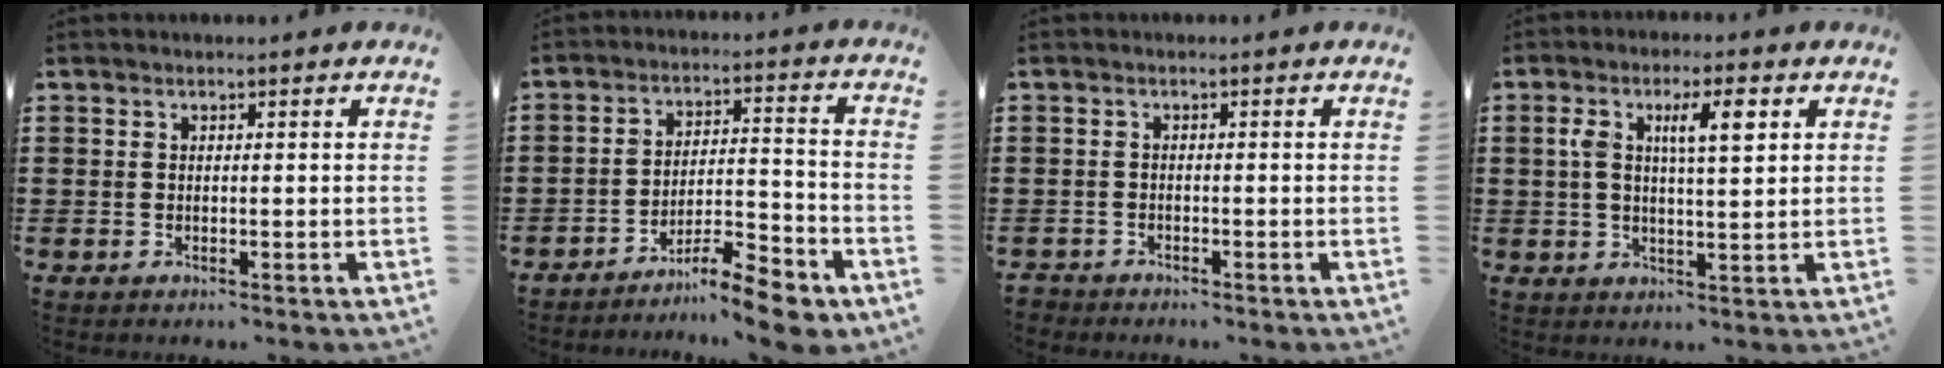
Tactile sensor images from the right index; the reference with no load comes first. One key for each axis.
{"total": 9.1, "fx": -8.0, "fy": 1.5, "fz": 4.2, "tx": -0.055, "ty": 0.028, "tz": -0.148}
{"total": 0.8, "fx": -0.8, "fy": 0.3, "fz": -0.1, "tx": -0.002, "ty": 0.000, "tz": -0.017}
{"total": 6.9, "fx": 2.4, "fy": 2.0, "fz": 6.2, "tx": -0.114, "ty": 0.003, "tz": 0.033}